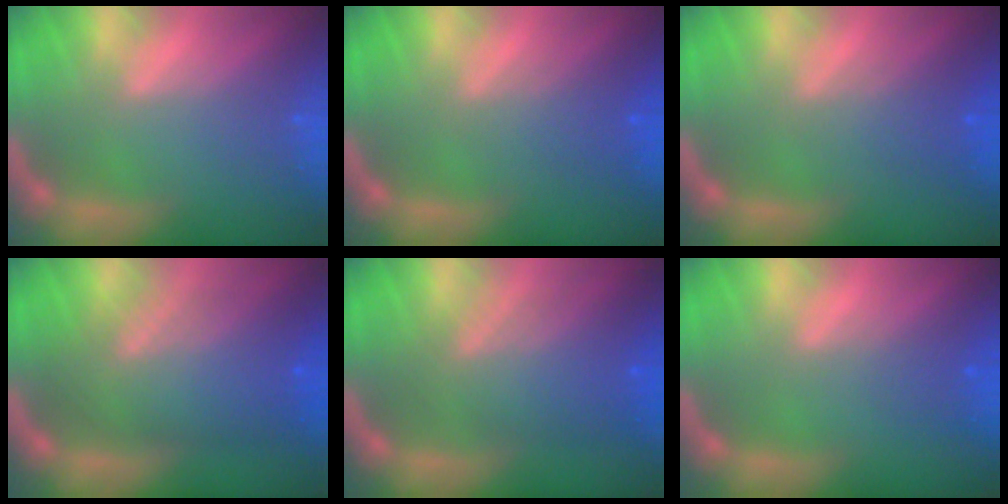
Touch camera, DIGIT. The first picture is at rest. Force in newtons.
{"total": 2.5}
{"total": 2.5}
{"total": 8.5}
{"total": 6.6}
{"total": 1.4}